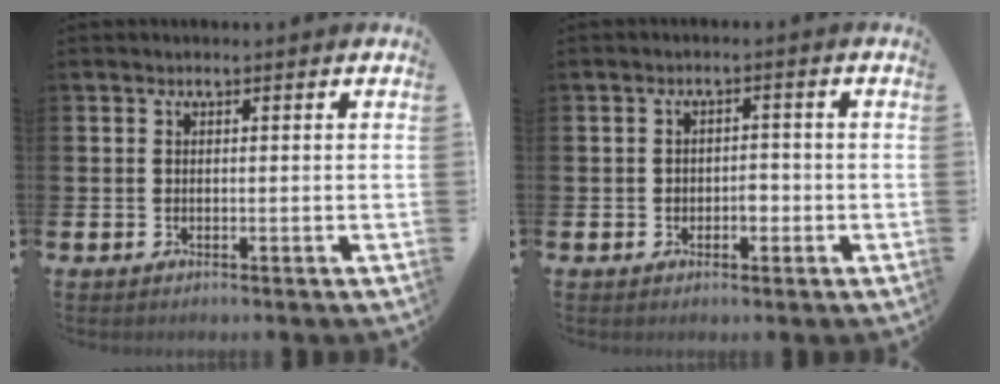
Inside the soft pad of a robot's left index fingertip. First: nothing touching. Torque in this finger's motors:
{"motor_torque": [0.04, 0.02, 0.08, 0.02]}